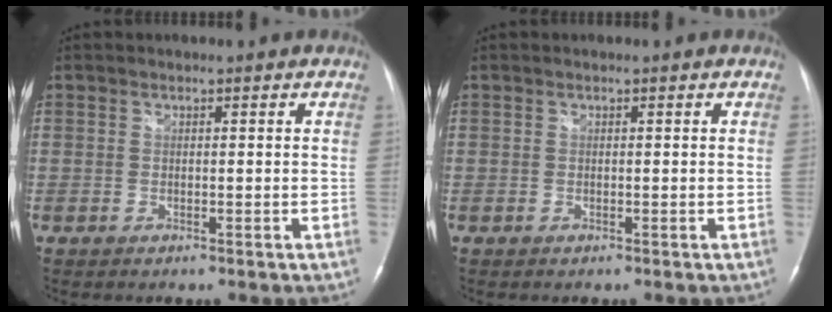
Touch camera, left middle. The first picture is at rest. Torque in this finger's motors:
{"motor_torque": [0.78, -1.06, 0.12, 0.01]}